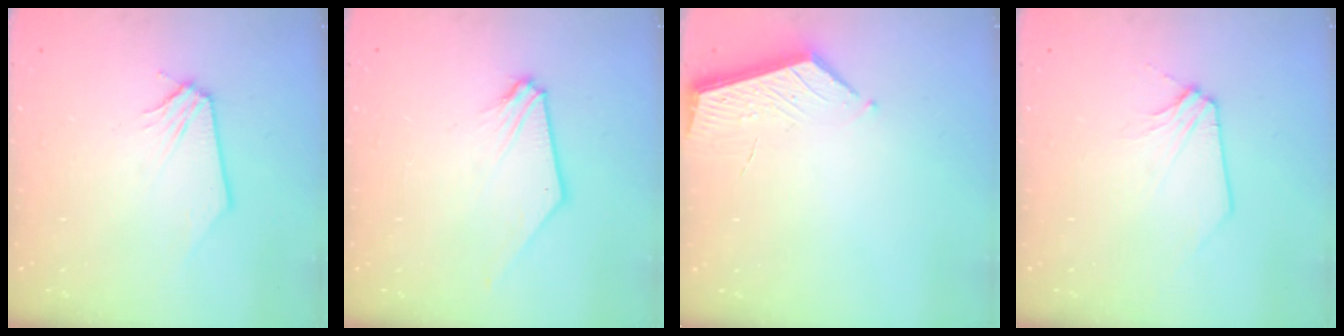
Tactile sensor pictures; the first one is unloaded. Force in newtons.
{"total": 2.1, "press": 2.1, "slide": 0.6}
{"total": 3.5, "press": 3.5, "slide": 0.4}
{"total": 2.3, "press": 2.2, "slide": 0.5}